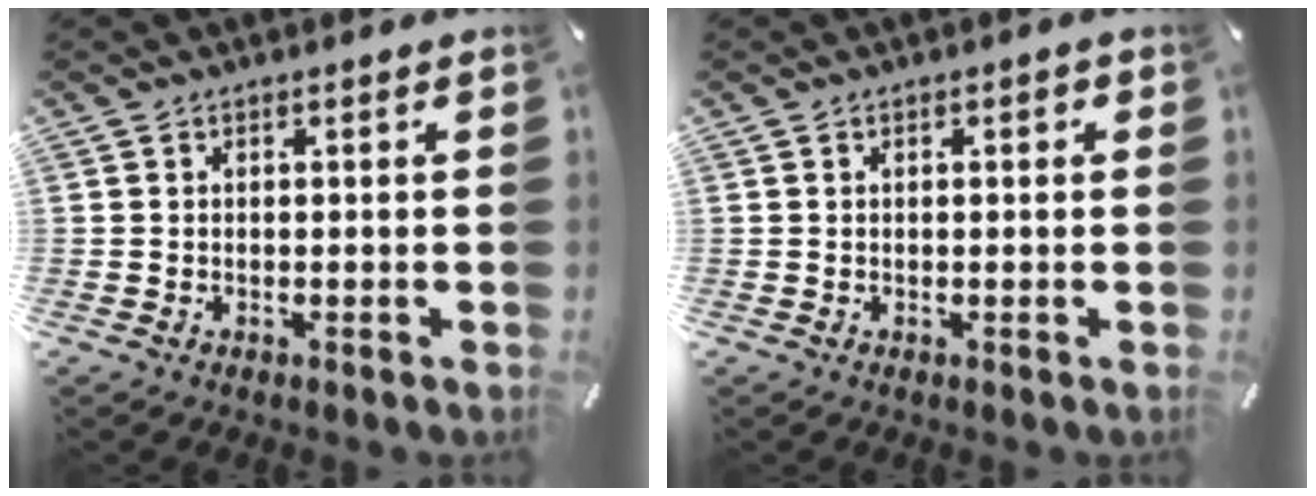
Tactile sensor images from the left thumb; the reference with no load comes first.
{"total": 1.2, "force": [0.2, 0.6, 1.0], "torque": [-0.019, 0.005, 0.002]}